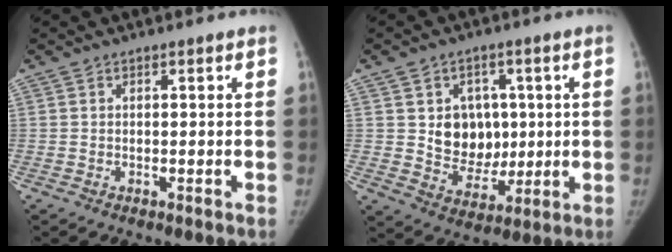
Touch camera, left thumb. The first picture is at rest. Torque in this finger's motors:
{"motor_torque": [0.00, 0.00, 0.16, 0.16, 0.01]}